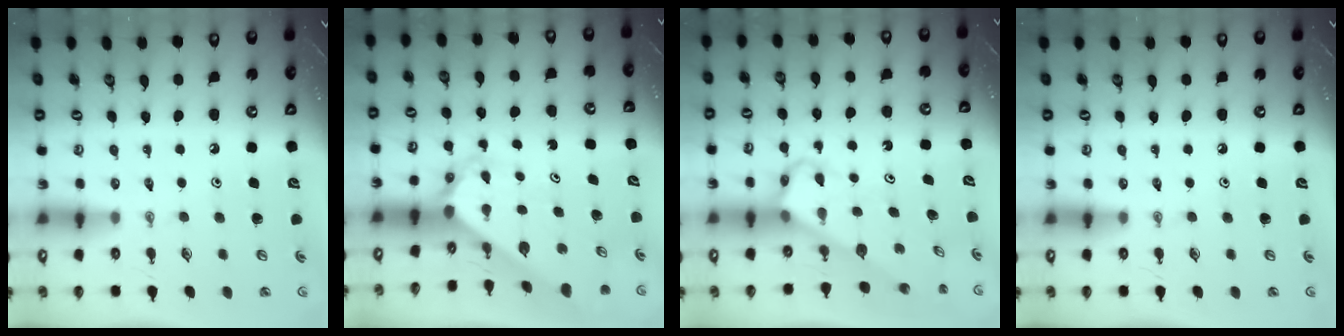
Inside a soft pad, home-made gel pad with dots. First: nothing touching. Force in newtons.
{"total": 2.7, "press": 2.7, "slide": 0.2}
{"total": 3.9, "press": 3.9, "slide": 0.2}
{"total": 0.0}